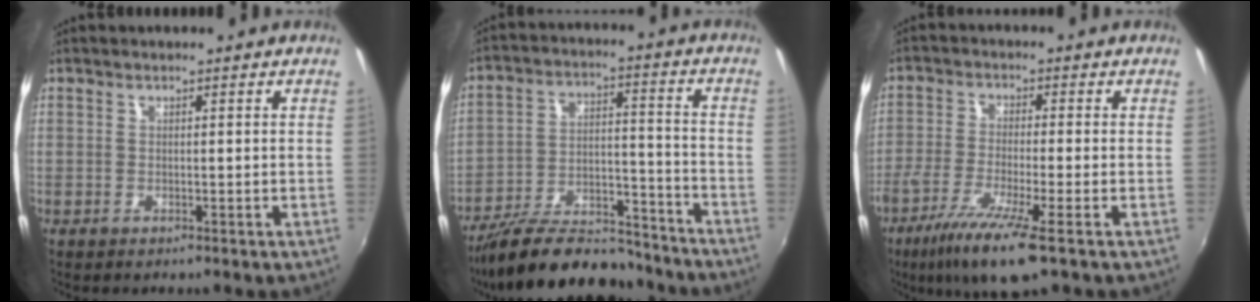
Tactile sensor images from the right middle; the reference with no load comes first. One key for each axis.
{"total": 20.2, "fx": -17.0, "fy": 6.5, "fz": 8.8, "tx": -0.165, "ty": 0.007, "tz": -0.250}
{"total": 10.5, "fx": -6.4, "fy": 0.7, "fz": 8.4, "tx": -0.182, "ty": -0.033, "tz": -0.120}